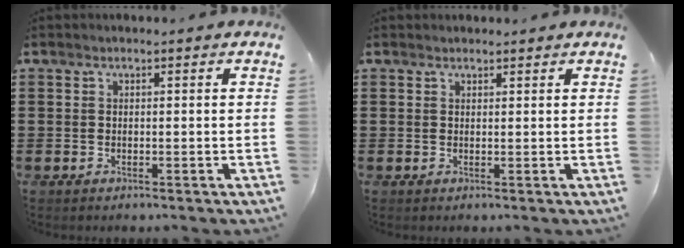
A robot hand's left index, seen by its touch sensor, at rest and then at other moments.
{"total": 0.9, "force": [0.8, 0.3, 0.0], "torque": [-0.002, 0.002, 0.017]}